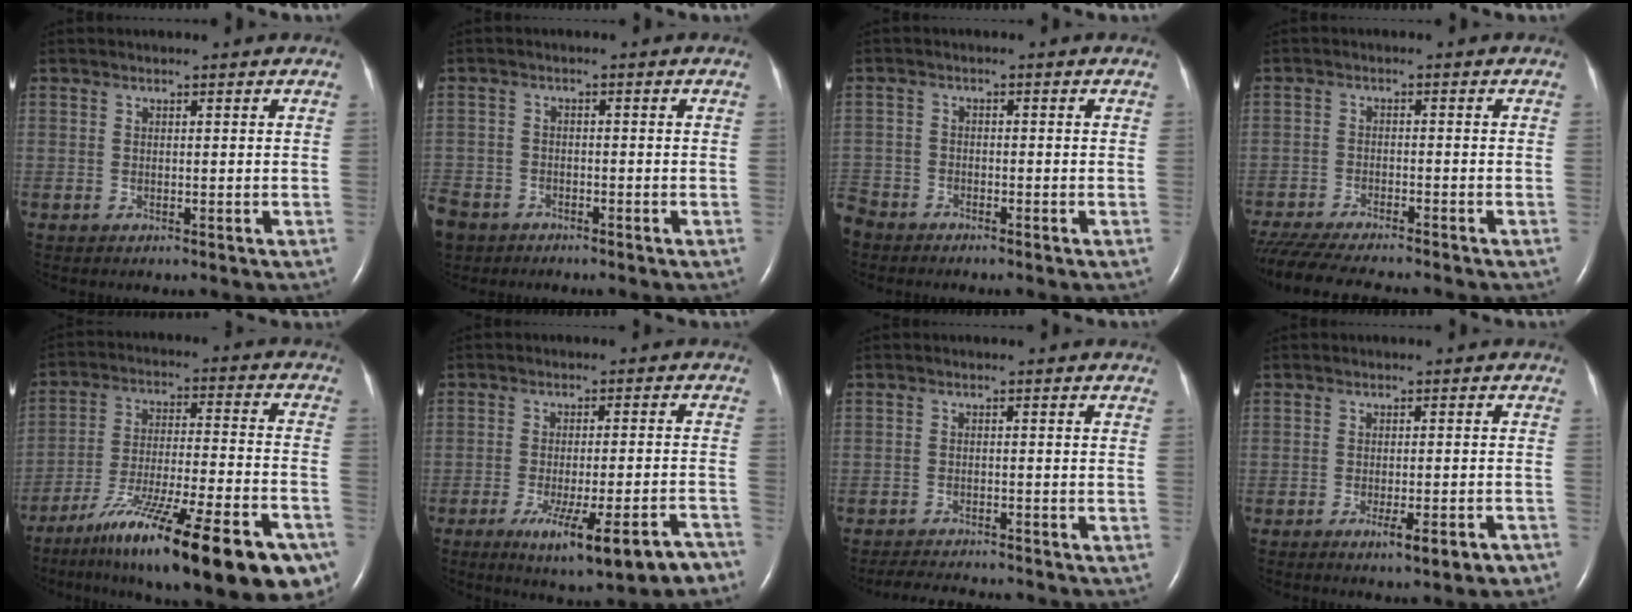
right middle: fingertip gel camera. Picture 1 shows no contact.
{"total": 9.8, "force": [-6.2, 6.9, 3.0], "torque": [-0.103, -0.010, -0.114]}
{"total": 4.4, "force": [-3.9, 1.9, 0.3], "torque": [-0.003, -0.005, -0.082]}
{"total": 13.4, "force": [-11.8, 1.6, 6.1], "torque": [-0.108, -0.028, -0.181]}
{"total": 27.0, "force": [-17.6, 4.7, 19.9], "torque": [-0.240, -0.013, -0.277]}
{"total": 13.2, "force": [-8.7, 1.8, 9.8], "torque": [-0.110, -0.007, -0.118]}
{"total": 6.5, "force": [-6.1, 0.8, 1.9], "torque": [-0.030, -0.013, -0.091]}
{"total": 4.9, "force": [-3.0, 0.7, 3.7], "torque": [-0.047, -0.006, -0.037]}